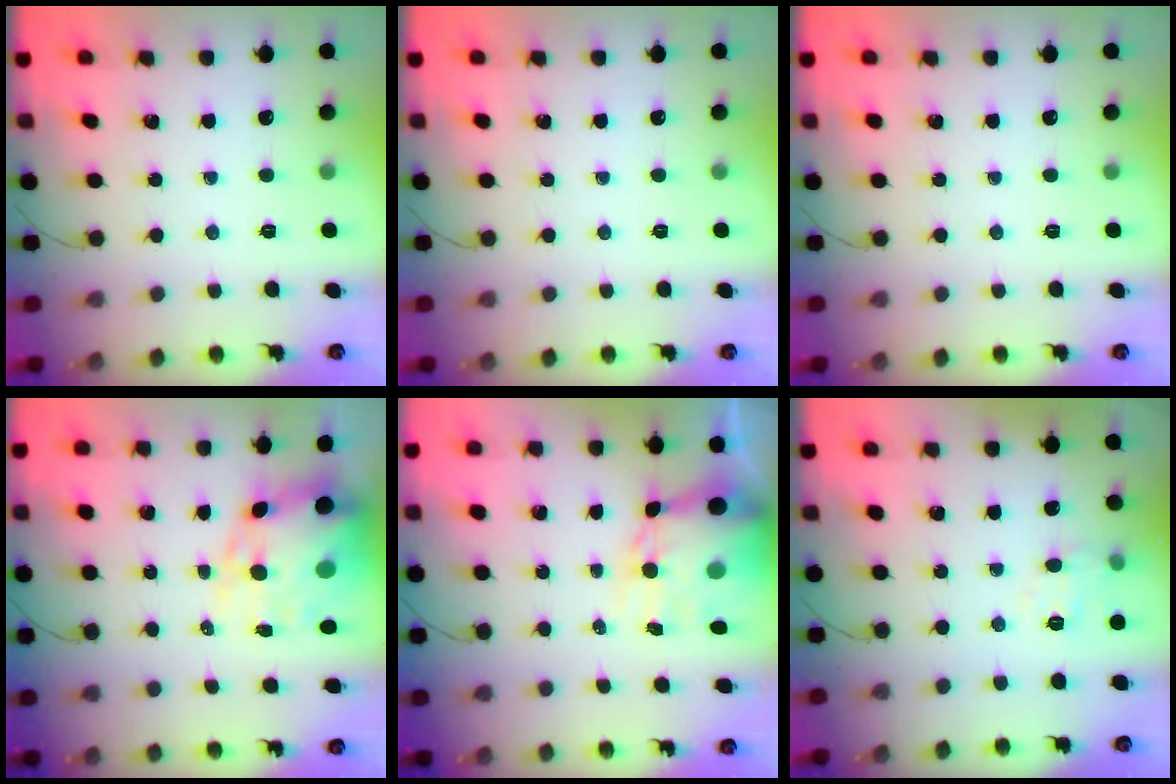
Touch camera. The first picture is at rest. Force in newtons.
{"total": 0.0}
{"total": 0.0}
{"total": 15.0, "press": 14.5, "slide": 3.8}
{"total": 11.8, "press": 11.4, "slide": 3.0}
{"total": 5.9, "press": 5.8, "slide": 1.1}